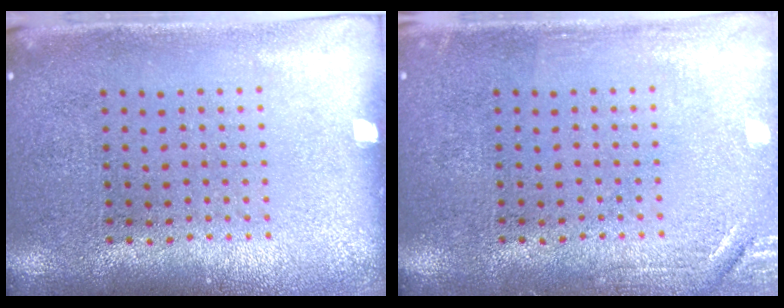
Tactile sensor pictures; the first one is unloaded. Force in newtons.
{"total": 1.7, "press": 1.7, "slide": 0.2}